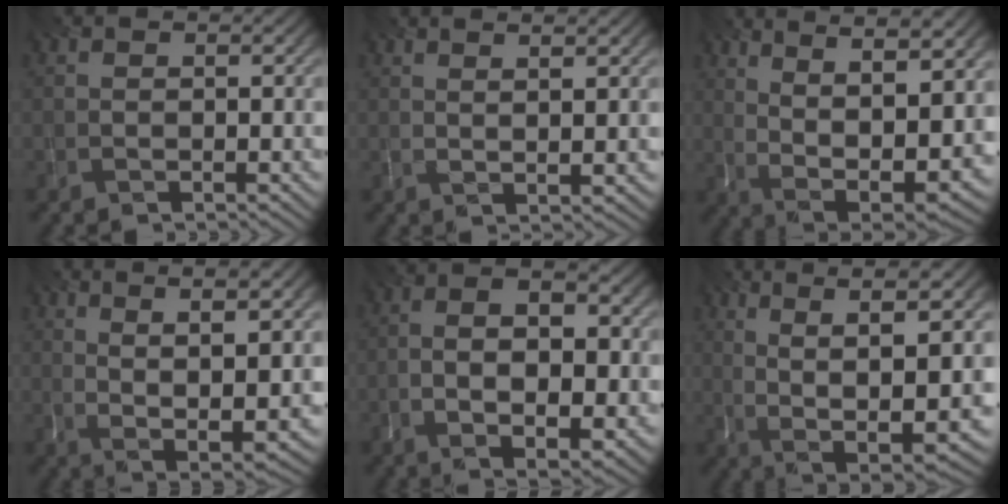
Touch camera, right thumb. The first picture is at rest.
{"total": 3.4, "force": [2.3, 0.2, 2.5], "torque": [-0.033, -0.004, 0.041]}
{"total": 13.7, "force": [5.3, 5.1, 11.6], "torque": [-0.205, 0.014, 0.095]}
{"total": 10.0, "force": [3.5, 2.5, 9.0], "torque": [-0.156, 0.009, 0.064]}
{"total": 9.7, "force": [-1.0, 4.8, 8.4], "torque": [-0.129, 0.000, -0.013]}
{"total": 11.4, "force": [1.3, 3.6, 10.7], "torque": [-0.196, 0.007, 0.040]}